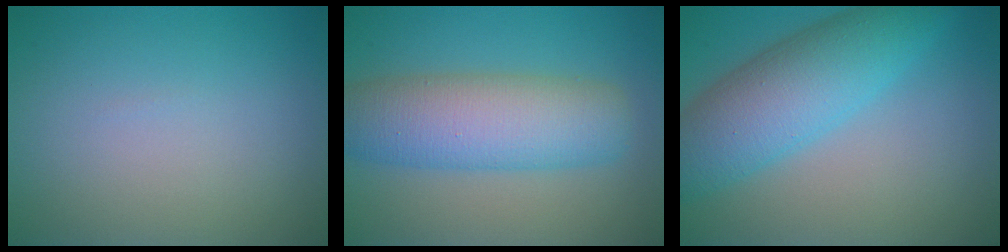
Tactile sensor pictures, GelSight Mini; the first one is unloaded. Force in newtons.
{"total": 7.6, "press": 7.6, "slide": 0.2}
{"total": 7.5, "press": 7.5, "slide": 0.2}